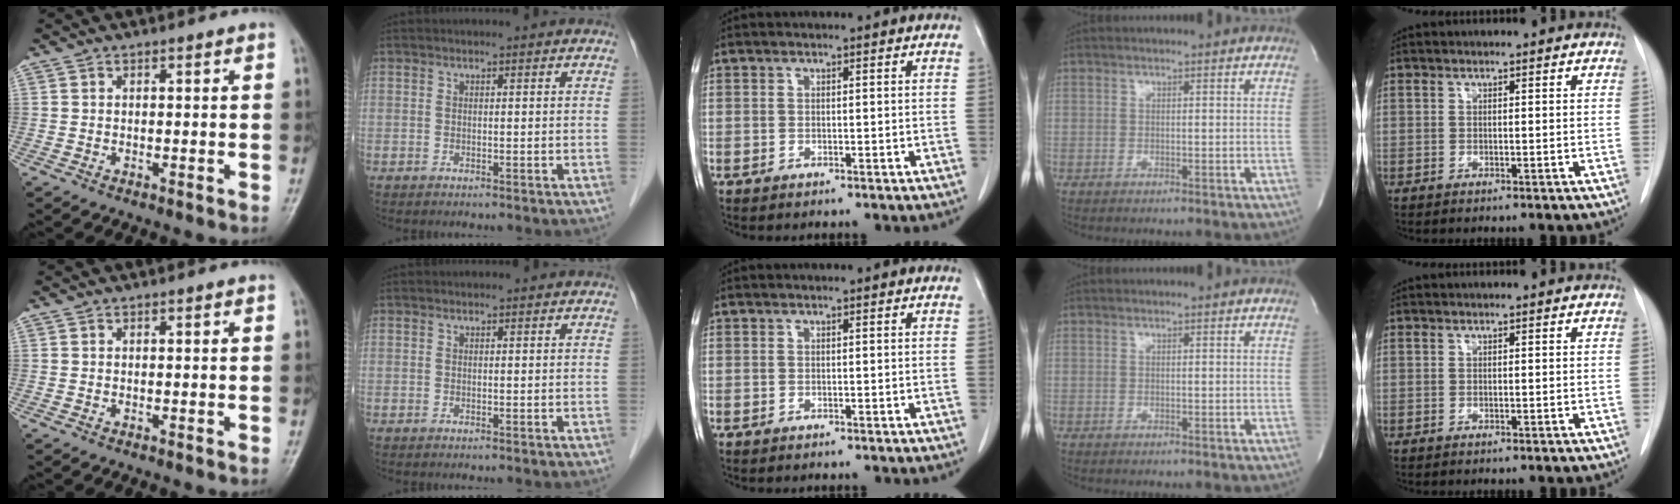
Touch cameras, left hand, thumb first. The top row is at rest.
{}